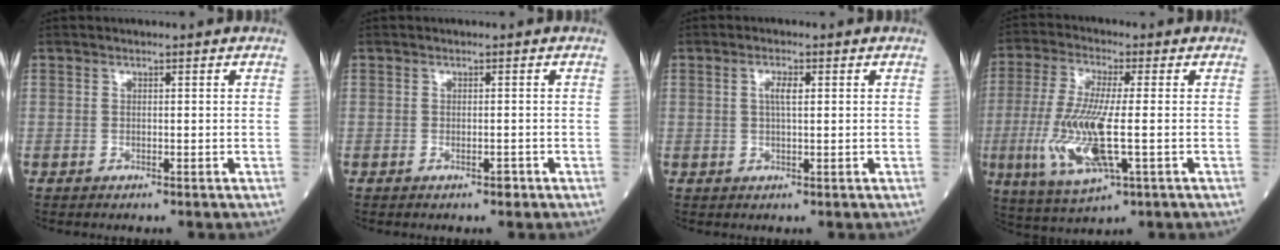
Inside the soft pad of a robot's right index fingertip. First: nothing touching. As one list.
[{"total": 1.1, "force": [-0.6, 0.4, 0.9], "torque": [-0.016, -0.001, -0.006]}, {"total": 2.3, "force": [0.6, 0.5, 2.2], "torque": [-0.045, 0.002, 0.010]}, {"total": 13.0, "force": [-2.4, 2.4, 12.6], "torque": [-0.273, -0.018, -0.044]}]